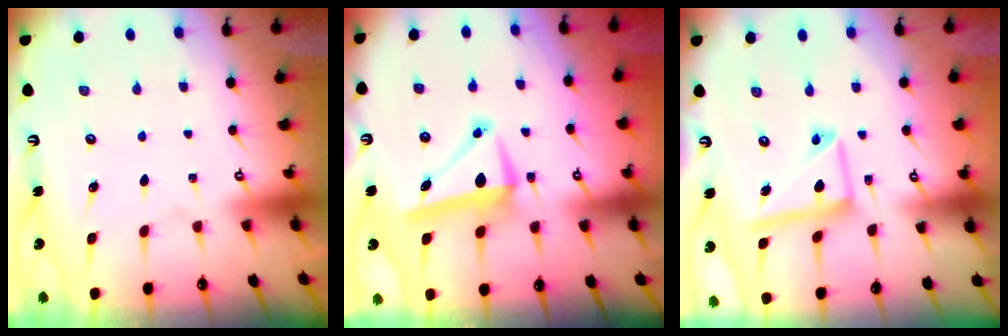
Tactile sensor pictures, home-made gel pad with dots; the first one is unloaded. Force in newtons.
{"total": 8.9, "press": 8.8, "slide": 1.5}
{"total": 11.7, "press": 11.6, "slide": 1.2}